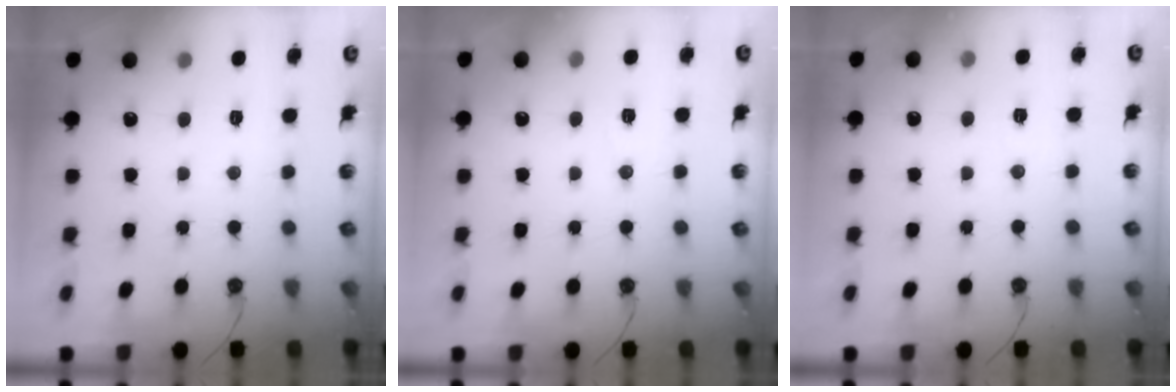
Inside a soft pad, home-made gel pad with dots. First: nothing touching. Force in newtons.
{"total": 5.6, "press": 3.4, "slide": 4.4}
{"total": 5.6, "press": 3.4, "slide": 4.5}